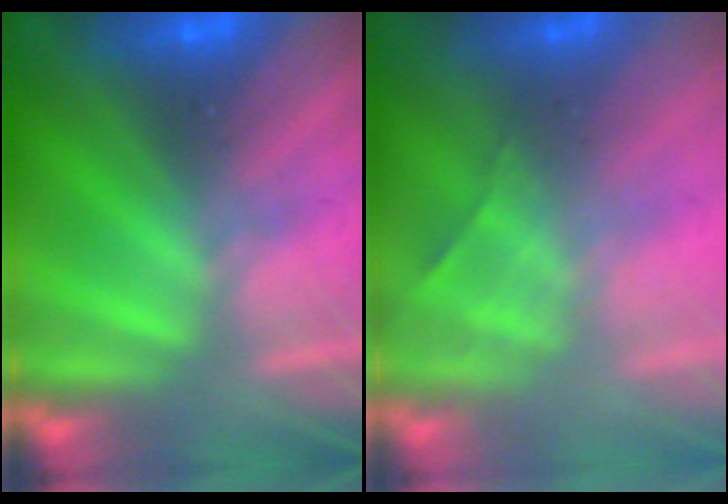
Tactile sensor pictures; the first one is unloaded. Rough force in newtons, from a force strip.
{"total": 2.3}